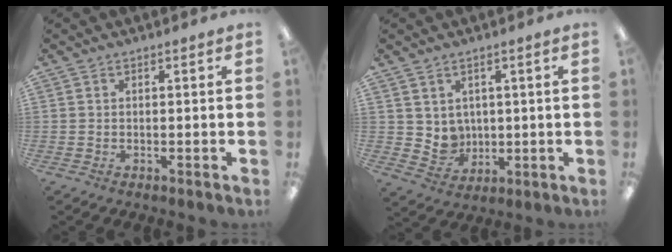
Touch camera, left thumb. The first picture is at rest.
{"total": 4.9, "force": [2.6, 4.1, 0.4], "torque": [-0.010, -0.022, 0.053]}